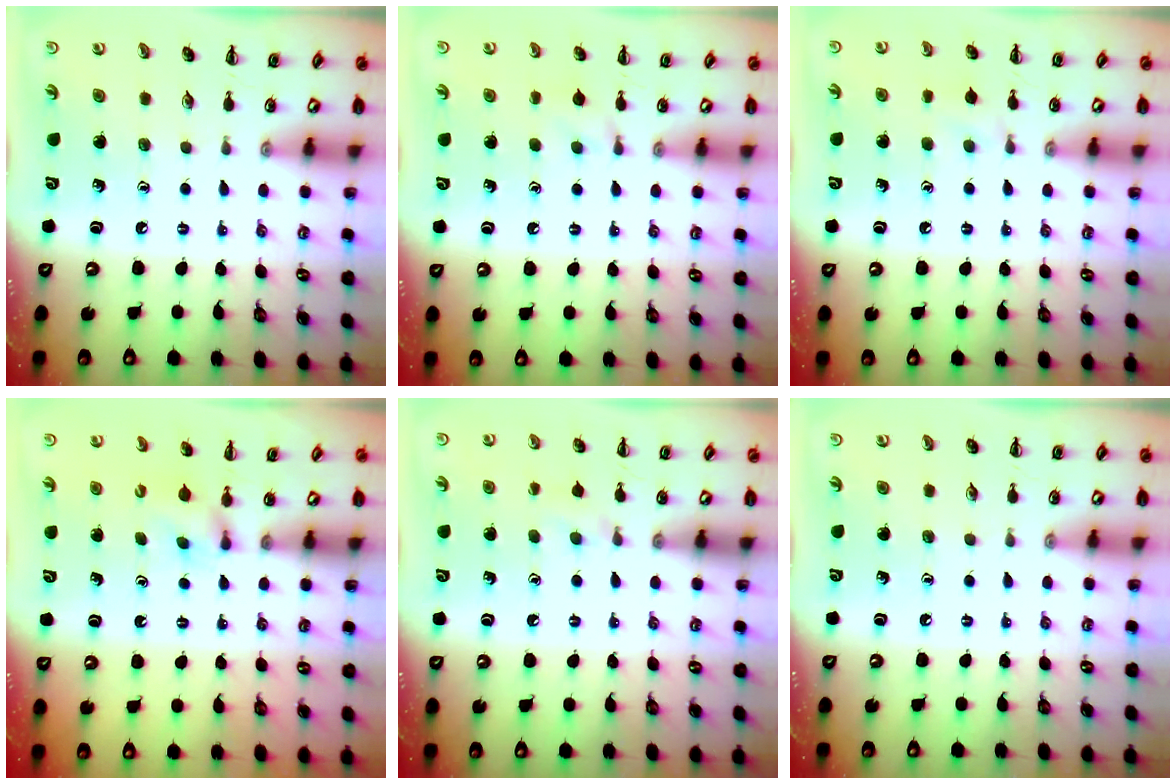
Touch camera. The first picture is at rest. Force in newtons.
{"total": 6.1, "press": 5.7, "slide": 2.2}
{"total": 6.2, "press": 5.9, "slide": 2.0}
{"total": 3.2, "press": 3.0, "slide": 0.9}
{"total": 6.3, "press": 6.0, "slide": 1.9}
{"total": 0.0}